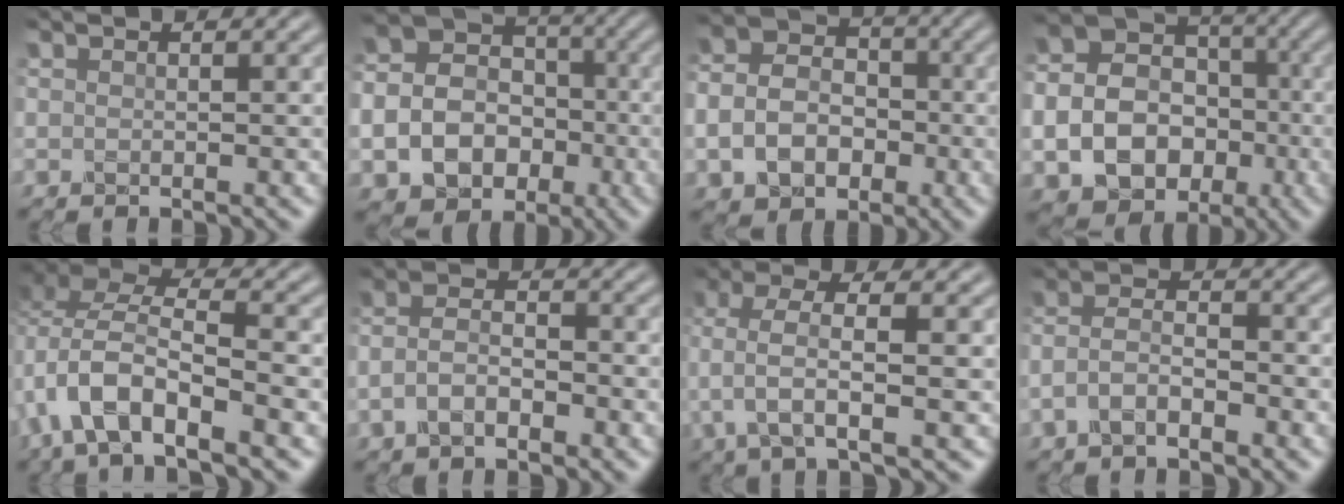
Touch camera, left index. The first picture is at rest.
{"total": 11.5, "force": [-3.3, 9.8, 5.2], "torque": [-0.100, -0.032, -0.062]}
{"total": 6.6, "force": [-1.7, 5.3, 3.7], "torque": [-0.071, -0.007, -0.039]}
{"total": 12.4, "force": [-2.8, 10.2, 6.4], "torque": [-0.114, -0.036, -0.056]}
{"total": 8.3, "force": [-2.9, 4.1, 6.6], "torque": [-0.129, 0.009, -0.061]}
{"total": 3.4, "force": [-1.4, 1.7, 2.5], "torque": [-0.054, 0.003, -0.034]}
{"total": 4.7, "force": [-0.1, 1.5, 4.4], "torque": [-0.093, 0.007, -0.004]}
{"total": 3.3, "force": [-1.7, 1.5, 2.4], "torque": [-0.049, 0.006, -0.040]}